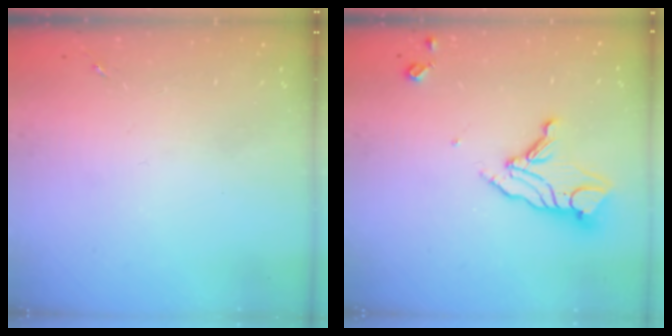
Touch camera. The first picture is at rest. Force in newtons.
{"total": 12.2, "press": 12.1, "slide": 1.2}